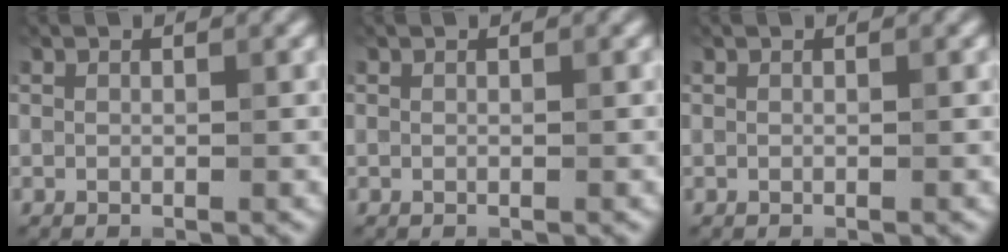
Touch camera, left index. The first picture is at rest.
{"total": 0.0}
{"total": 0.0}